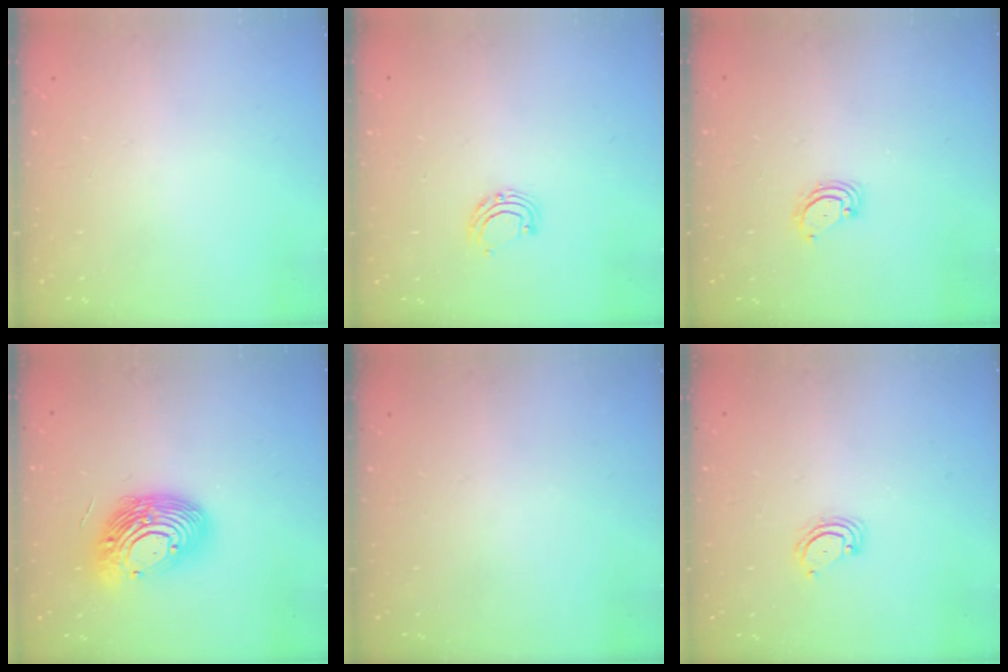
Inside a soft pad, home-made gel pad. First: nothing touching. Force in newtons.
{"total": 6.6, "press": 6.5, "slide": 0.7}
{"total": 3.2, "press": 3.2, "slide": 0.3}
{"total": 16.9, "press": 16.8, "slide": 1.6}
{"total": 0.0}
{"total": 2.3, "press": 2.3, "slide": 0.2}